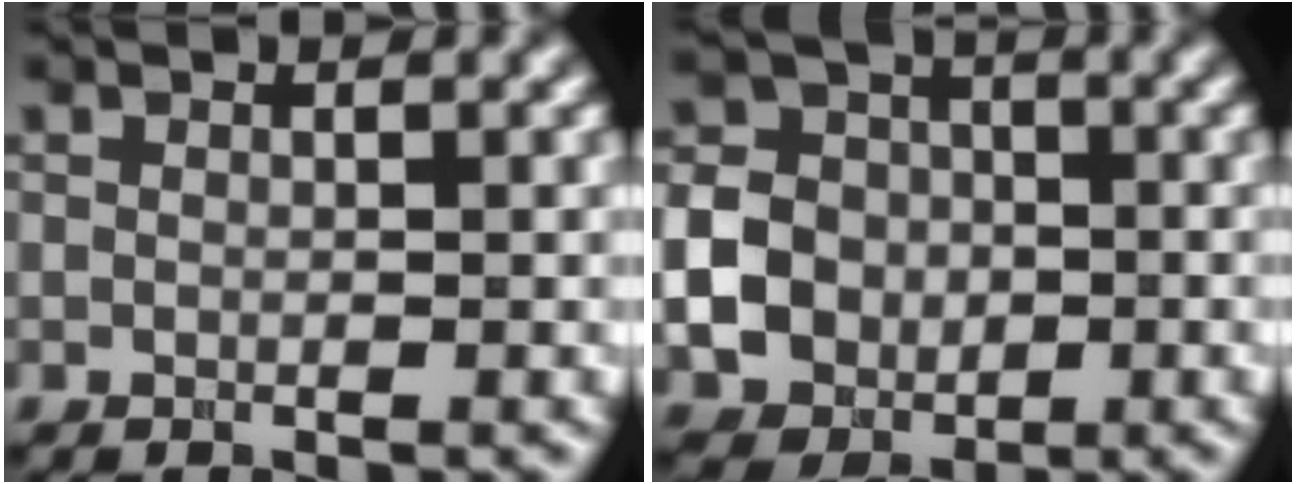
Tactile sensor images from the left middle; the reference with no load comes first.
{"total": 6.9, "force": [-1.3, 5.9, 3.2], "torque": [-0.062, -0.006, -0.042]}